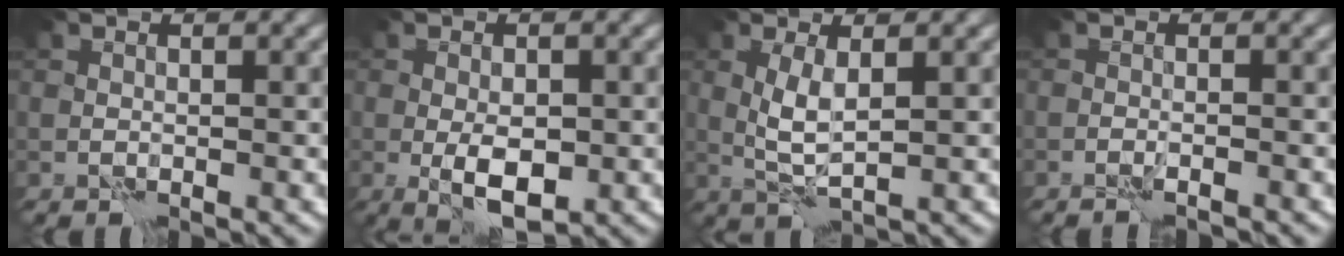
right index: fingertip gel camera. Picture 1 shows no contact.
{"total": 4.1, "force": [-0.8, 1.8, 3.5], "torque": [-0.060, -0.004, -0.009]}
{"total": 2.8, "force": [0.8, 0.6, 2.6], "torque": [-0.062, 0.002, 0.016]}
{"total": 1.4, "force": [-1.3, -0.1, 0.6], "torque": [-0.013, 0.007, -0.021]}